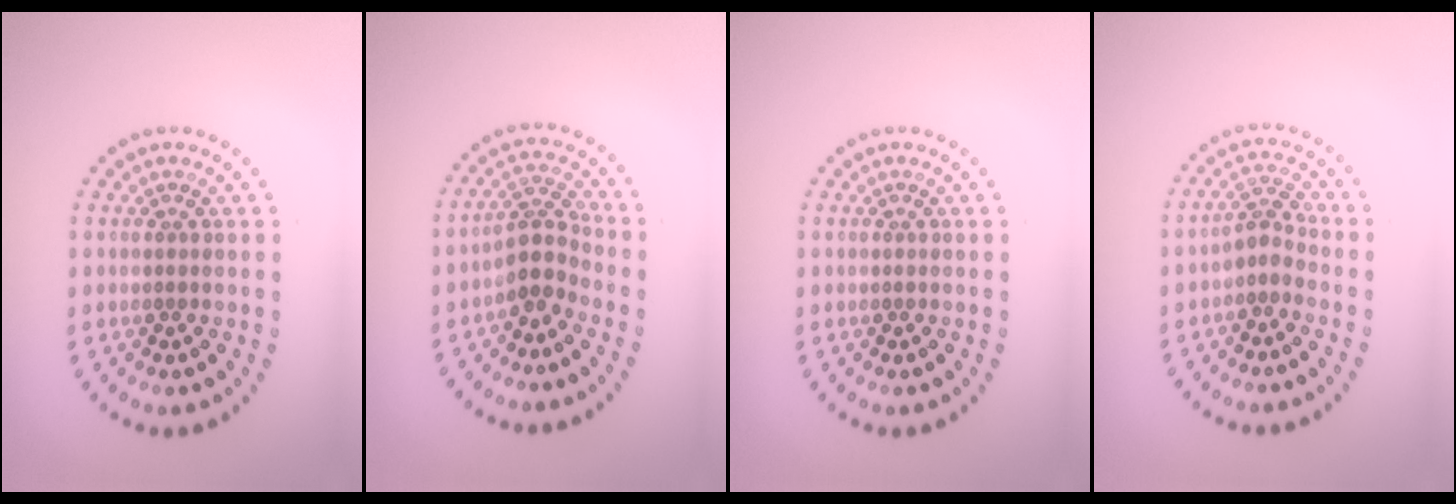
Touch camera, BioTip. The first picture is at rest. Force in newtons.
{"total": 2.9, "press": 2.2, "slide": 1.8}
{"total": 0.0}
{"total": 2.0, "press": 1.5, "slide": 1.3}